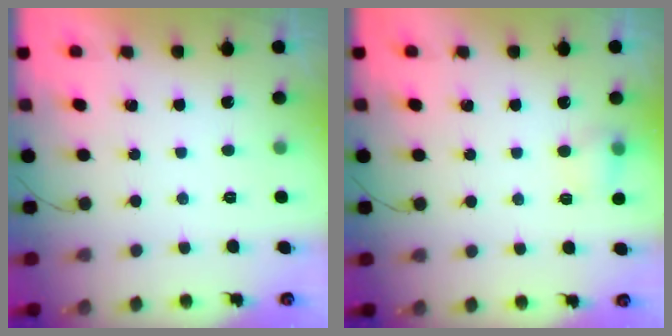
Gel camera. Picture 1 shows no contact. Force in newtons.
{"total": 5.2, "press": 4.9, "slide": 1.6}